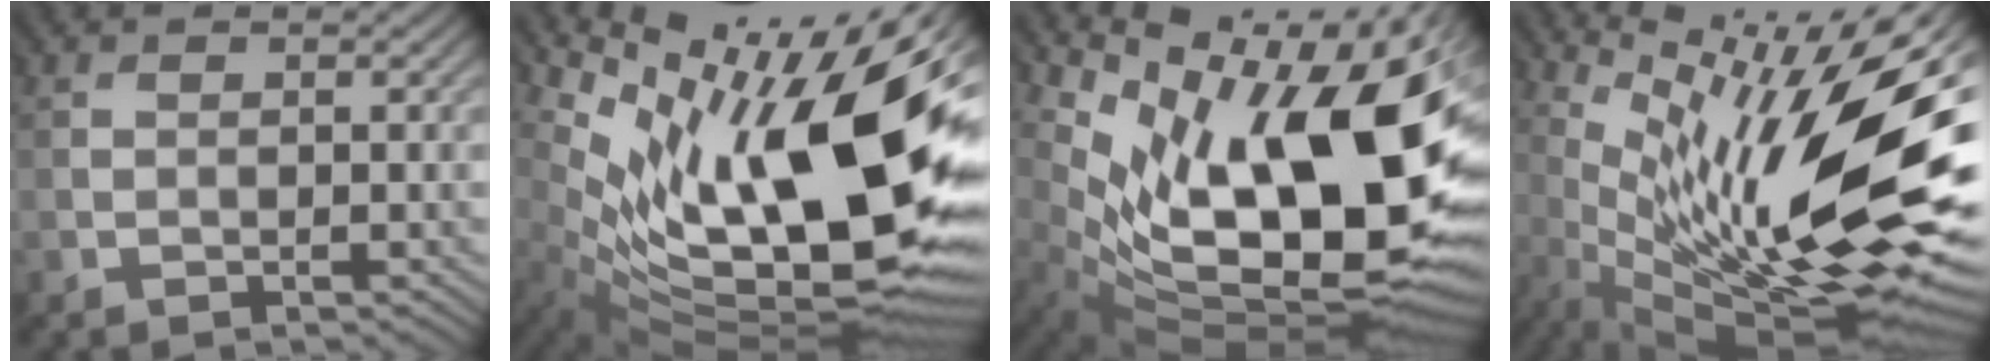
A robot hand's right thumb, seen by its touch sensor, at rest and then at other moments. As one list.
[{"total": 18.5, "force": [3.6, 7.6, 16.4], "torque": [-0.281, -0.021, 0.081]}, {"total": 18.6, "force": [3.1, 9.5, 15.7], "torque": [-0.246, -0.042, 0.082]}, {"total": 16.9, "force": [2.3, 4.4, 16.1], "torque": [-0.252, 0.002, 0.066]}]